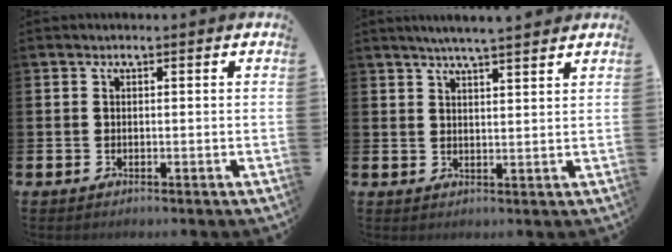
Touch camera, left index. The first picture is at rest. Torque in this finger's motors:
{"motor_torque": [0.07, -0.28, 0.52, 0.19]}